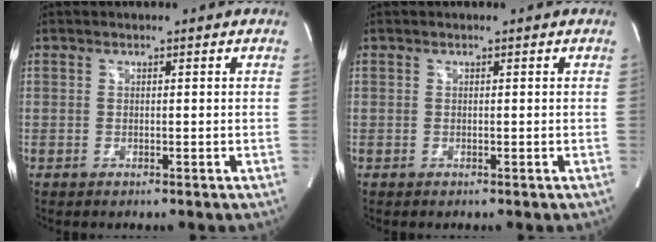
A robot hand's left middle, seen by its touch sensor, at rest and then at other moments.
{"total": 0.0}